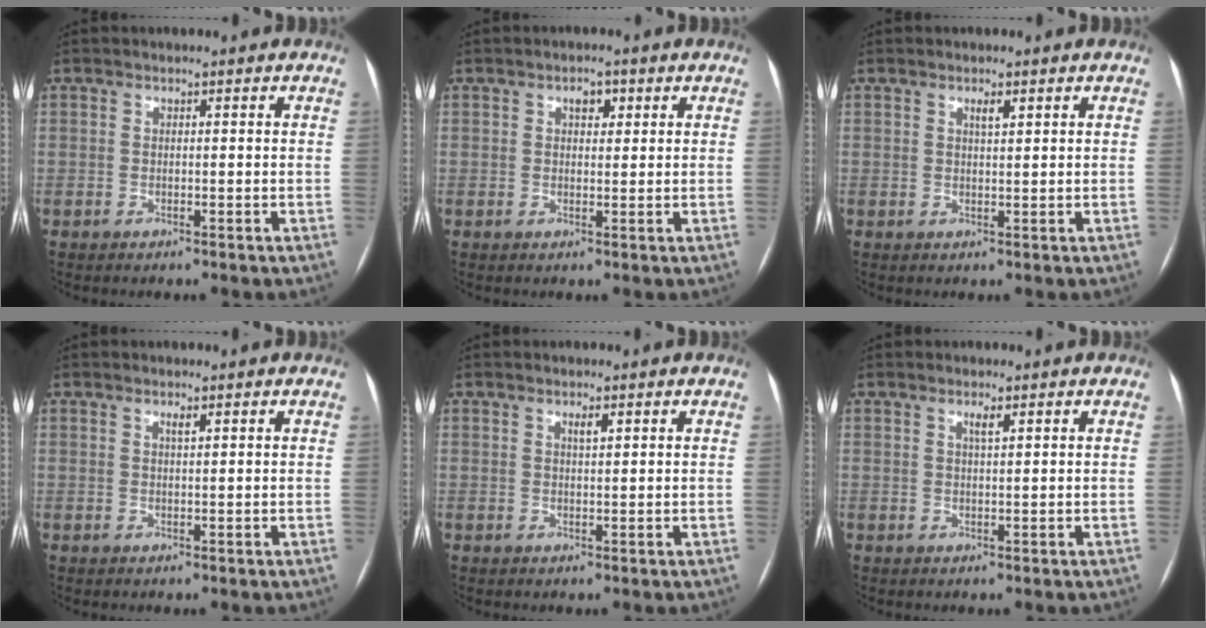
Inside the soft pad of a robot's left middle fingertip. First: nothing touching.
{"total": 2.2, "force": [1.0, 1.3, 1.5], "torque": [-0.023, 0.007, 0.014]}
{"total": 1.4, "force": [0.8, 0.2, 1.1], "torque": [-0.021, 0.000, 0.013]}
{"total": 0.8, "force": [0.5, 0.0, 0.7], "torque": [-0.013, 0.001, 0.009]}
{"total": 1.3, "force": [0.7, 0.2, 1.0], "torque": [-0.020, 0.000, 0.012]}
{"total": 1.3, "force": [0.7, 0.1, 1.1], "torque": [-0.022, 0.001, 0.013]}